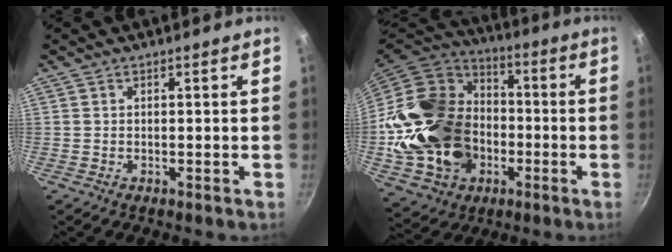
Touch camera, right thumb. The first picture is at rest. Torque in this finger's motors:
{"motor_torque": [2.47, 2.54, 0.88, -0.72, 0.50]}